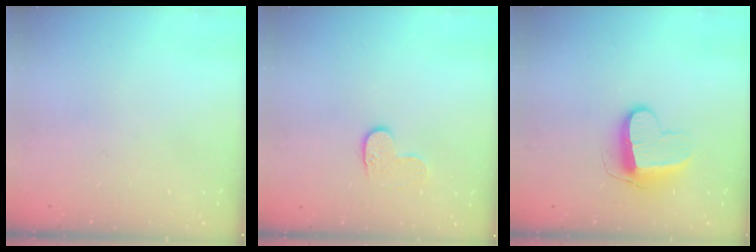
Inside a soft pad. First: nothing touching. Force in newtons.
{"total": 5.4, "press": 5.4, "slide": 0.3}
{"total": 10.5, "press": 10.5, "slide": 0.4}